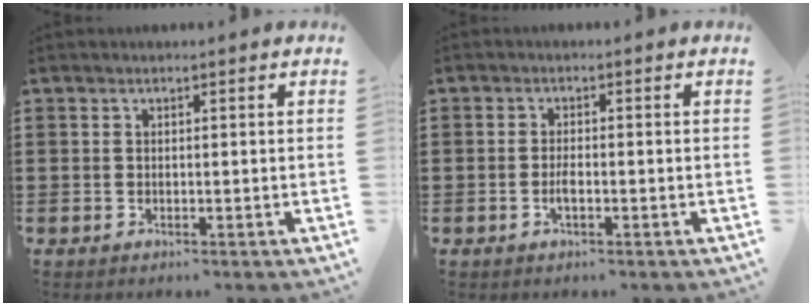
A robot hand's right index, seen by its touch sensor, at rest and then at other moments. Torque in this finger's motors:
{"motor_torque": [1.86, 0.27, 0.19, 0.01]}